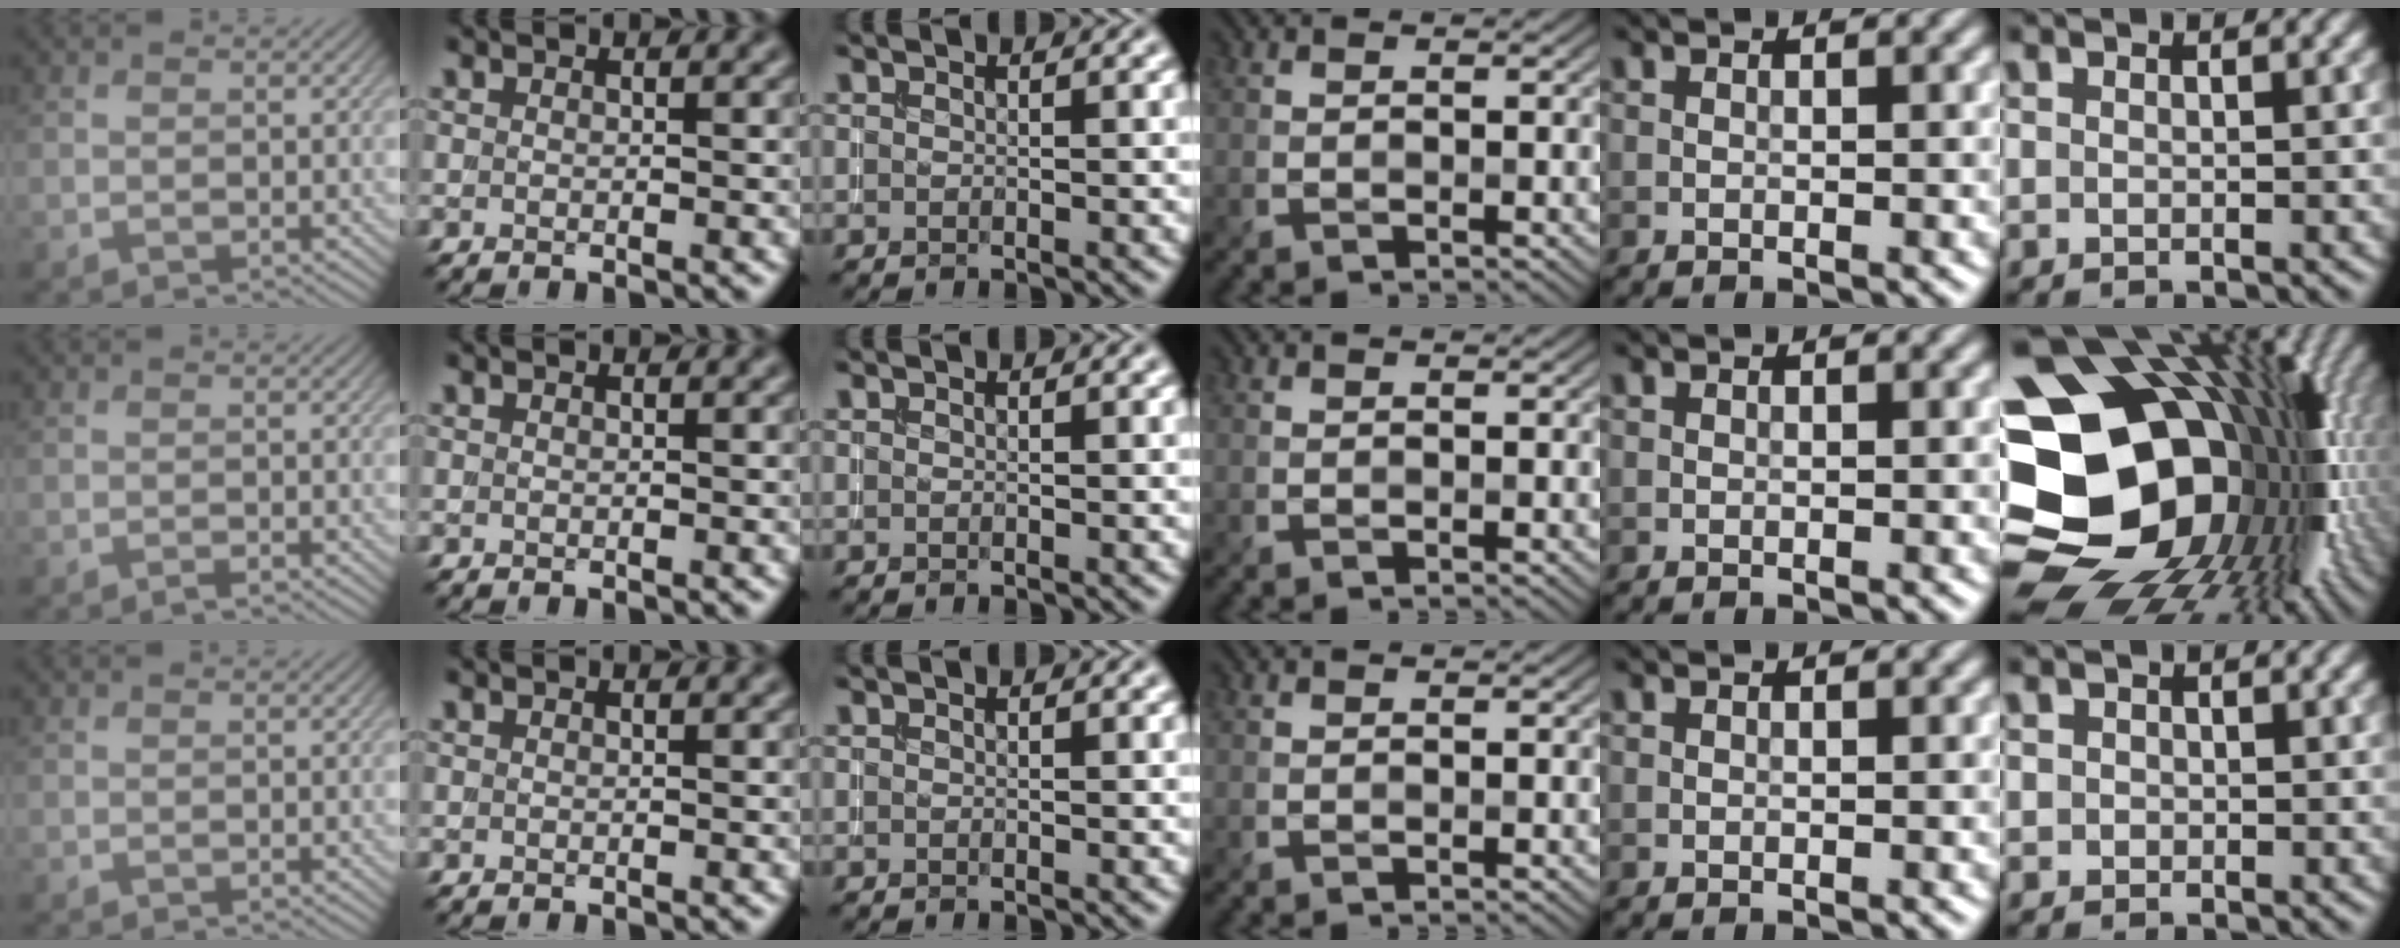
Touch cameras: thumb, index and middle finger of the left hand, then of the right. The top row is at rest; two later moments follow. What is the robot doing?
{"motion": "extract", "object": "drawer"}